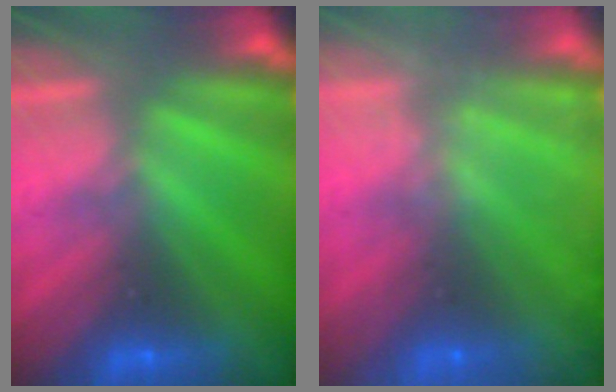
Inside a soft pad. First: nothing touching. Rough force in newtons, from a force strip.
{"total": 7.5}